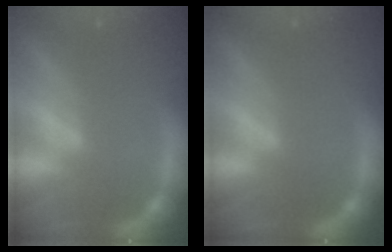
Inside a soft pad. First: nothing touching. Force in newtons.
{"total": 0.0}